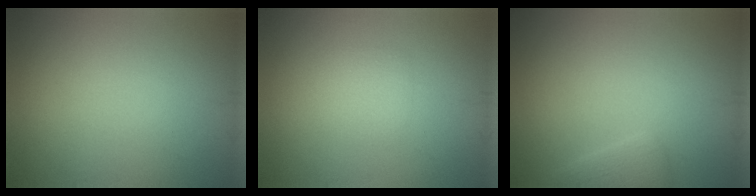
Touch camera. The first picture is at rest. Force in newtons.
{"total": 1.4, "press": 1.4, "slide": 0.1}
{"total": 1.6, "press": 1.6, "slide": 0.1}